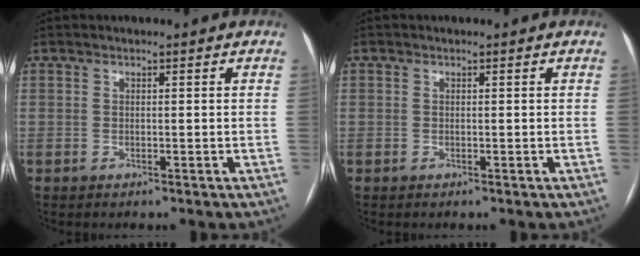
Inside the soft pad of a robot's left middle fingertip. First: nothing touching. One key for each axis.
{"total": 0.0}